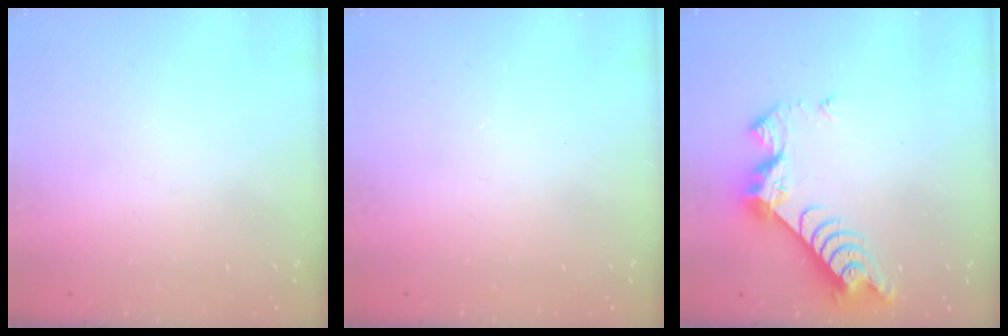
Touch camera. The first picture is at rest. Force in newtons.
{"total": 0.0}
{"total": 10.2, "press": 10.2, "slide": 0.9}